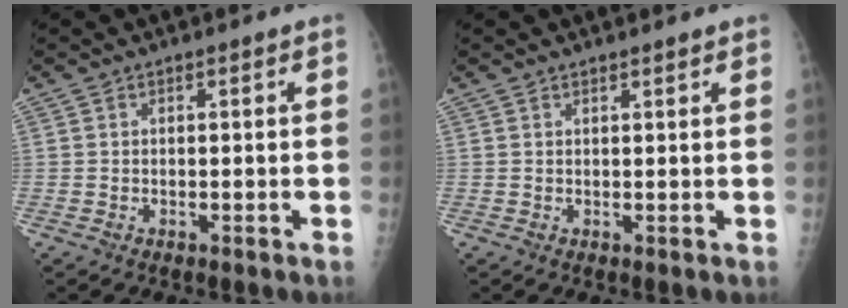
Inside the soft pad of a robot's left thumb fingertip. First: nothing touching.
{"total": 1.1, "force": [1.0, 0.2, 0.5], "torque": [-0.003, -0.004, 0.014]}